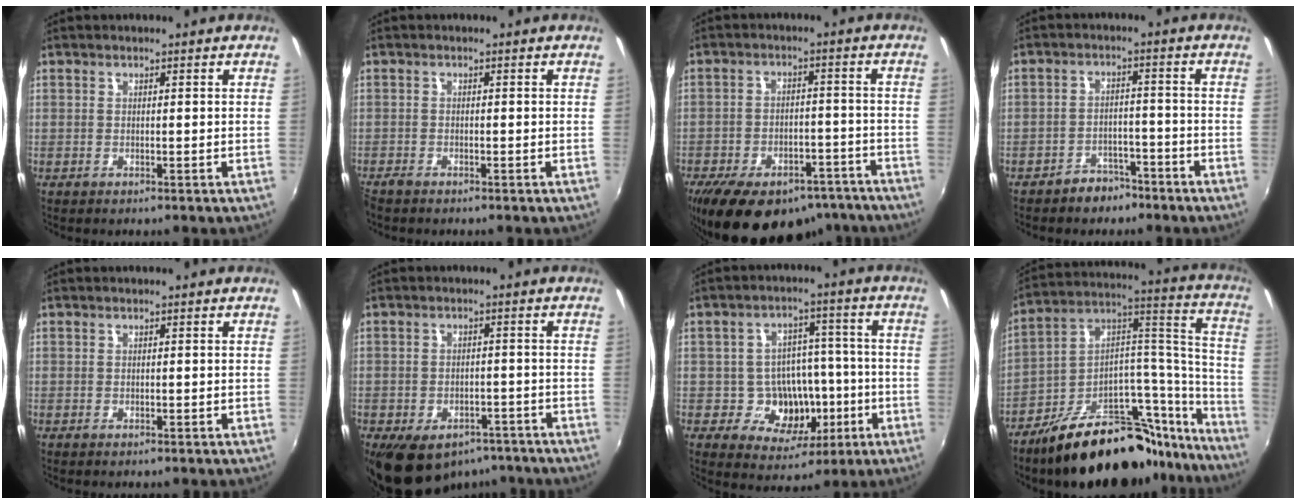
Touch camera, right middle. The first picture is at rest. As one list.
[{"total": 1.7, "force": [-1.6, 0.4, 0.6], "torque": [-0.015, -0.009, -0.032]}, {"total": 20.1, "force": [-14.5, 10.2, 9.4], "torque": [-0.186, -0.001, -0.184]}, {"total": 5.1, "force": [-4.1, 2.8, 1.1], "torque": [-0.028, 0.018, -0.055]}, {"total": 0.0}, {"total": 13.2, "force": [-8.8, 7.7, 6.2], "torque": [-0.124, -0.004, -0.111]}, {"total": 11.5, "force": [-3.0, 9.7, 5.4], "torque": [-0.103, 0.023, -0.026]}, {"total": 29.3, "force": [-22.0, 11.4, 15.7], "torque": [-0.185, 0.068, -0.318]}]